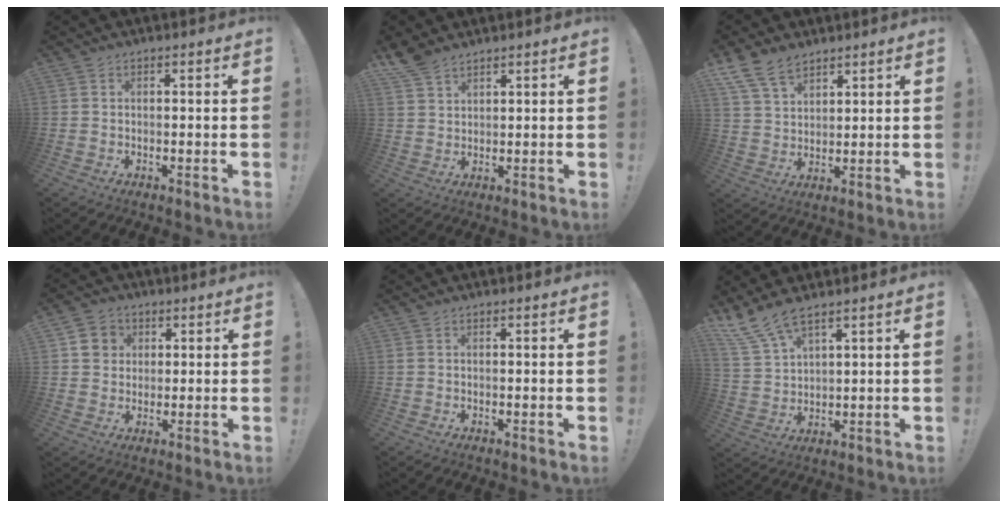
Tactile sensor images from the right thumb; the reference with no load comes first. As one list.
[{"total": 5.5, "force": [4.7, 2.0, 2.1], "torque": [-0.038, -0.028, 0.089]}, {"total": 9.9, "force": [7.3, 5.4, 4.0], "torque": [-0.084, -0.032, 0.144]}, {"total": 6.2, "force": [1.8, 5.7, 1.6], "torque": [-0.022, 0.000, 0.036]}, {"total": 0.0}, {"total": 7.6, "force": [6.2, 1.8, 3.9], "torque": [-0.097, -0.025, 0.122]}]